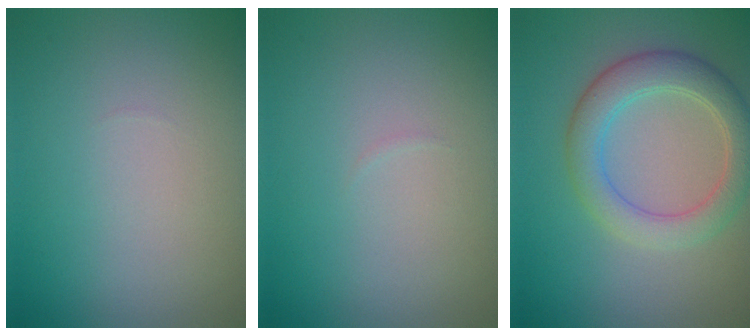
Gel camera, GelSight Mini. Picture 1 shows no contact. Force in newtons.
{"total": 0.0}
{"total": 4.4, "press": 4.4, "slide": 0.1}